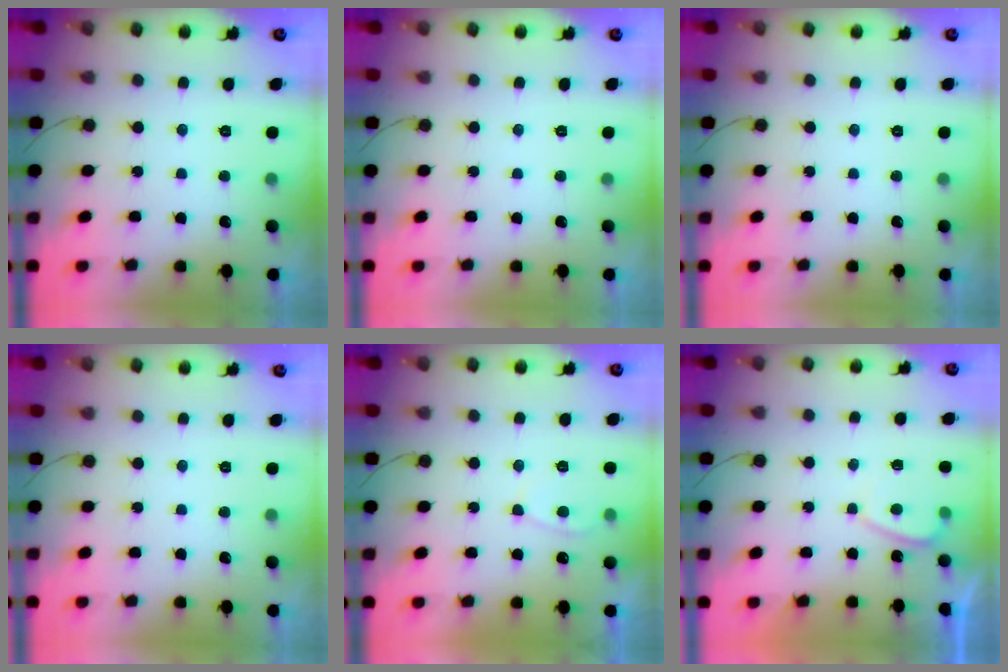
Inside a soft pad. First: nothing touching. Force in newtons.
{"total": 0.0}
{"total": 0.0}
{"total": 0.0}
{"total": 4.0, "press": 4.0, "slide": 0.5}
{"total": 1.2, "press": 1.0, "slide": 0.6}